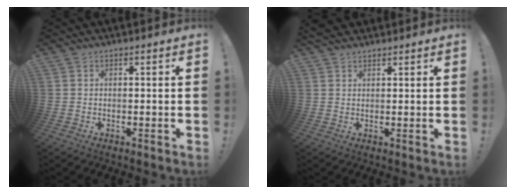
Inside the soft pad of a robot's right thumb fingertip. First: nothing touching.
{"total": 2.2, "force": [1.9, 1.1, 0.5], "torque": [-0.009, -0.008, 0.037]}